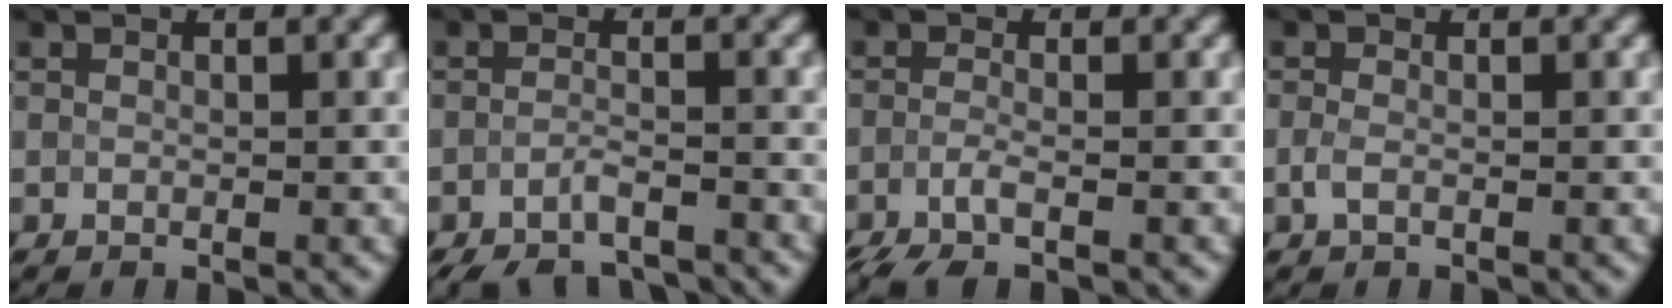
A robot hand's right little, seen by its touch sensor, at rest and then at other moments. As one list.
[{"total": 4.2, "force": [-3.4, 1.2, 2.1], "torque": [-0.039, -0.011, -0.057]}, {"total": 2.9, "force": [-1.9, 0.6, 2.1], "torque": [-0.045, -0.010, -0.049]}, {"total": 1.2, "force": [-0.4, 0.5, 1.0], "torque": [-0.024, -0.001, -0.012]}]